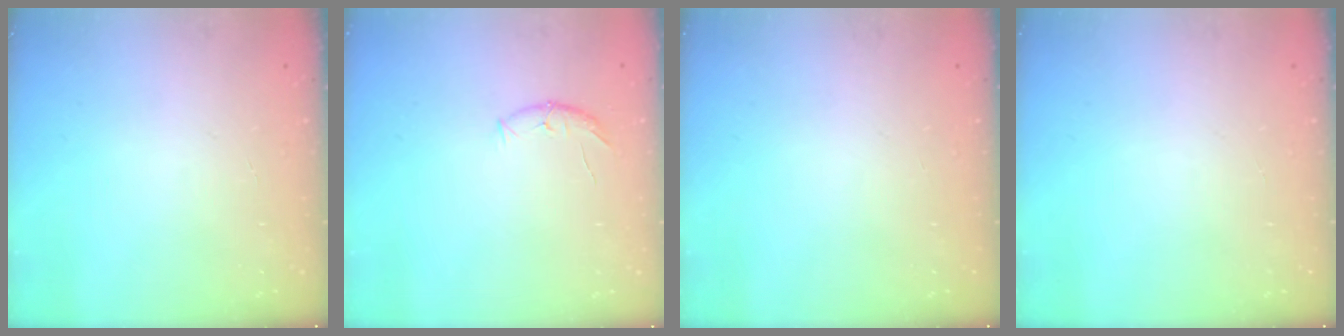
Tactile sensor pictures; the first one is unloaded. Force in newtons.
{"total": 7.7, "press": 7.6, "slide": 1.2}
{"total": 0.0}
{"total": 0.0}